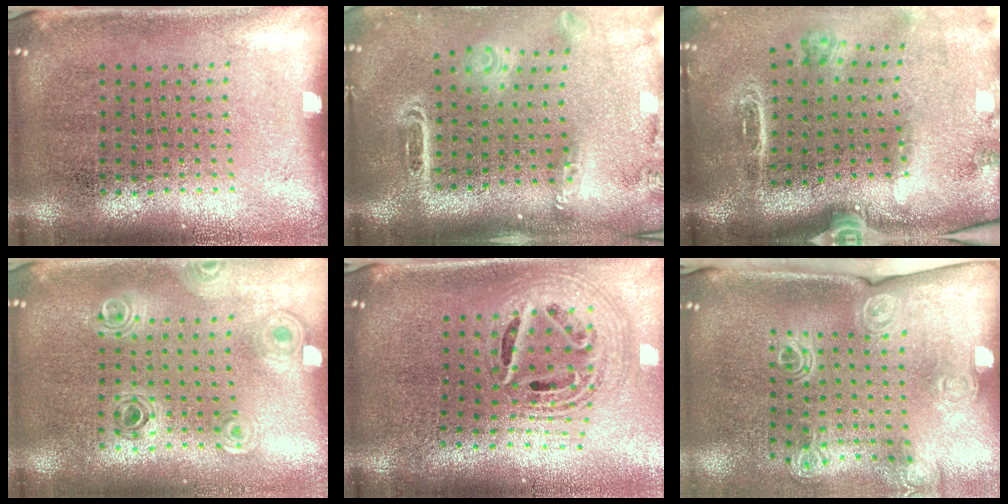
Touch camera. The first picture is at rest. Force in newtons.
{"total": 2.6, "press": 1.9, "slide": 1.8}
{"total": 2.8, "press": 2.0, "slide": 2.0}
{"total": 1.0, "press": 0.9, "slide": 0.2}
{"total": 2.4, "press": 1.8, "slide": 1.7}
{"total": 2.0, "press": 1.5, "slide": 1.3}